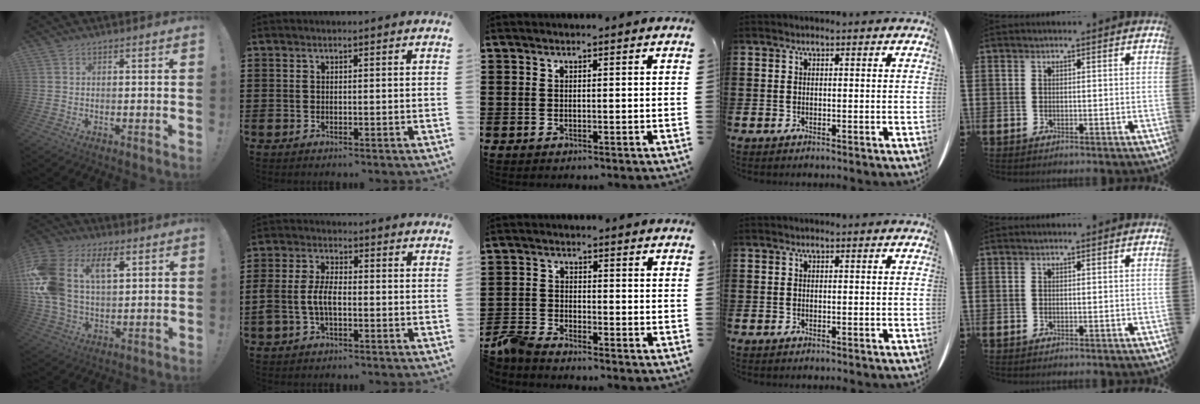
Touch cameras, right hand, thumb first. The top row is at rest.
{"thumb": {"total": 19.8, "force": [7.0, 13.1, 13.2], "torque": [-0.271, -0.023, 0.122]}, "index": {"total": 4.8, "force": [-1.3, 2.5, 3.9], "torque": [-0.097, -0.003, -0.030]}, "middle": {"total": 3.7, "force": [-3.6, 0.5, 1.0], "torque": [-0.047, -0.004, -0.082]}}